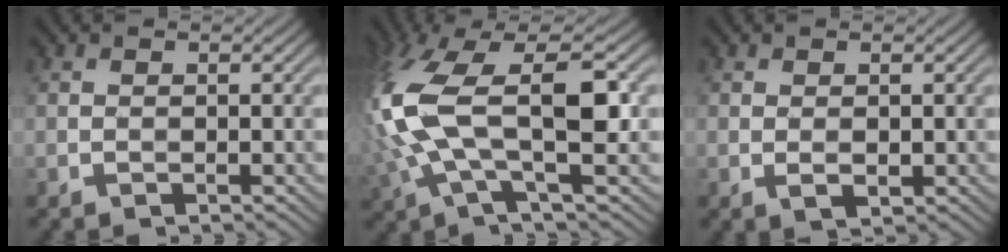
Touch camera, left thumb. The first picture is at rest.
{"total": 13.6, "force": [0.2, 5.1, 12.6], "torque": [-0.286, 0.005, -0.005]}
{"total": 1.5, "force": [-0.2, 0.8, 1.2], "torque": [-0.024, -0.004, 0.001]}